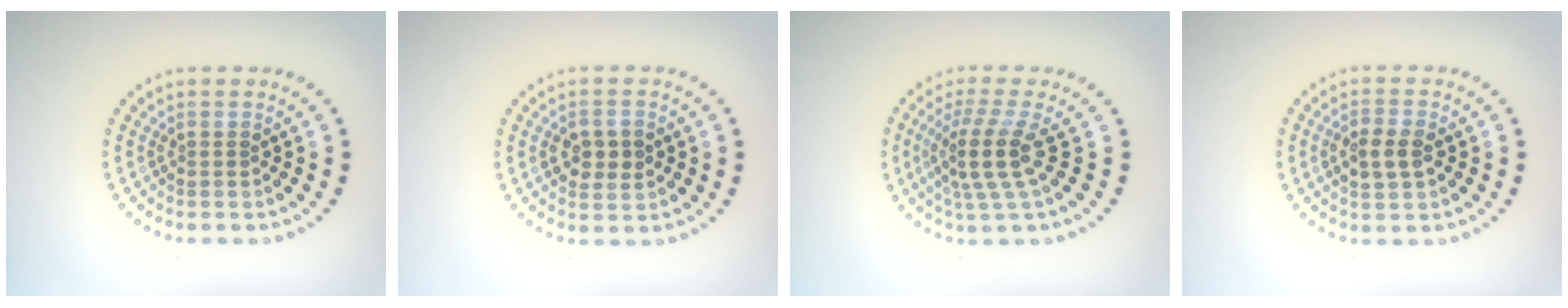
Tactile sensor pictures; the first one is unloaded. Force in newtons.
{"total": 2.7, "press": 2.7, "slide": 0.1}
{"total": 3.9, "press": 2.8, "slide": 2.7}
{"total": 2.8, "press": 2.8, "slide": 0.3}